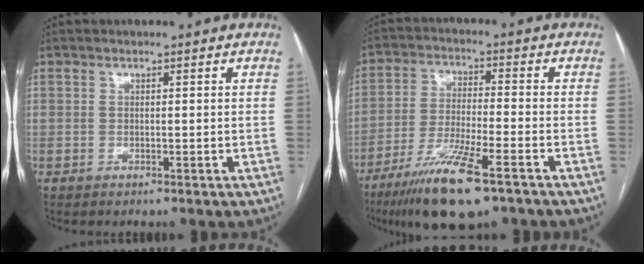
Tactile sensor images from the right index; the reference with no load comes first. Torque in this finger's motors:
{"motor_torque": [1.57, -0.57, 0.39, 0.17]}